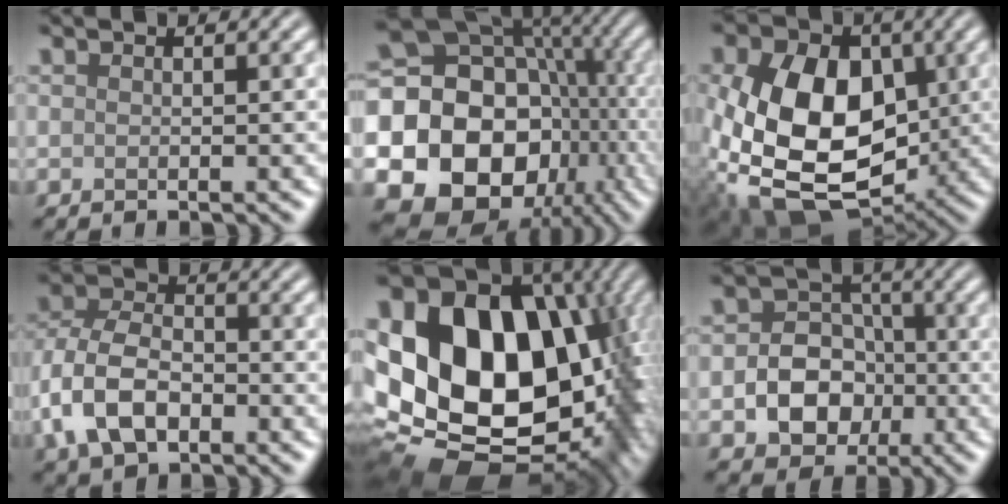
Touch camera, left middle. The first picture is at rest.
{"total": 23.5, "force": [-5.4, 19.9, 11.3], "torque": [-0.192, -0.015, -0.111]}
{"total": 14.3, "force": [-0.8, 9.8, 10.4], "torque": [-0.213, -0.025, -0.012]}
{"total": 7.4, "force": [-2.6, 4.7, 5.1], "torque": [-0.114, 0.004, -0.060]}
{"total": 21.8, "force": [1.7, 16.4, 14.3], "torque": [-0.256, -0.015, 0.061]}
{"total": 6.1, "force": [-1.5, 4.9, 3.2], "torque": [-0.028, -0.004, -0.040]}